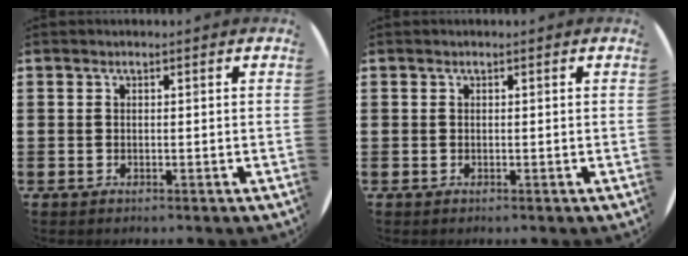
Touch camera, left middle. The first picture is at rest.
{"total": 0.0}